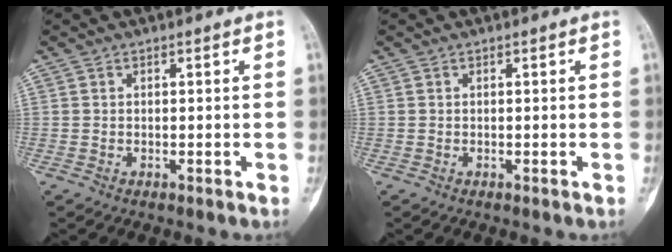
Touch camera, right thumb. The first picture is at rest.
{"total": 0.0}